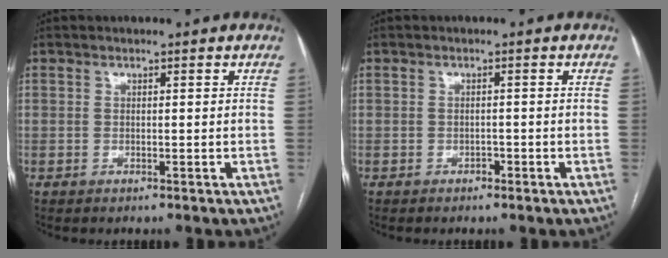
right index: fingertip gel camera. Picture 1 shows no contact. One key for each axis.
{"total": 1.0, "fx": -0.8, "fy": 0.6, "fz": 0.4, "tx": -0.007, "ty": 0.003, "tz": -0.011}